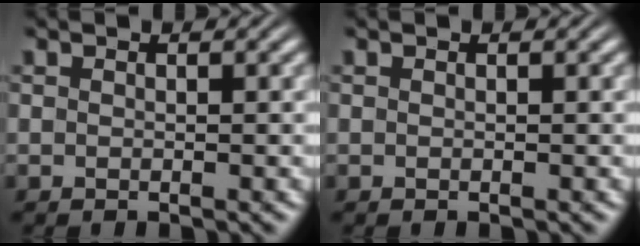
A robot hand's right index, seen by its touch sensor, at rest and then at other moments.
{"total": 0.0}